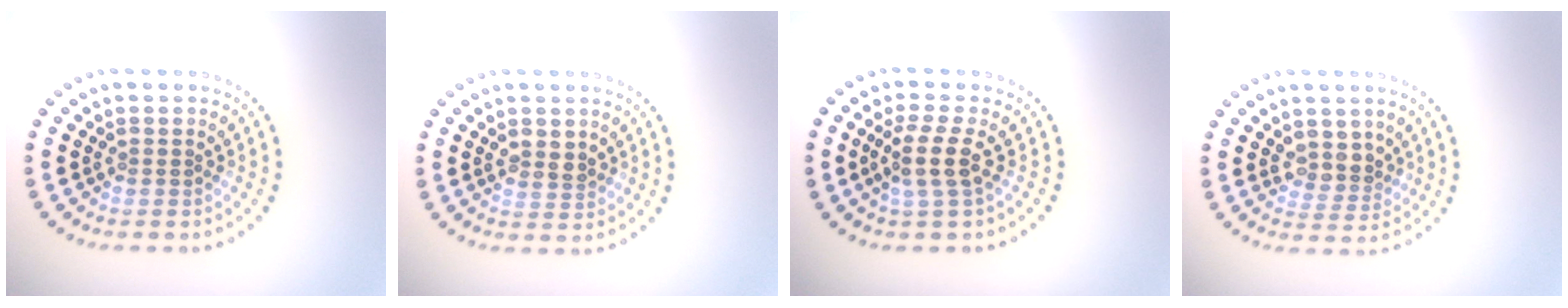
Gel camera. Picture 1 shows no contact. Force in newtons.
{"total": 1.6, "press": 1.5, "slide": 0.5}
{"total": 2.7, "press": 2.3, "slide": 1.6}
{"total": 2.5, "press": 2.1, "slide": 1.5}